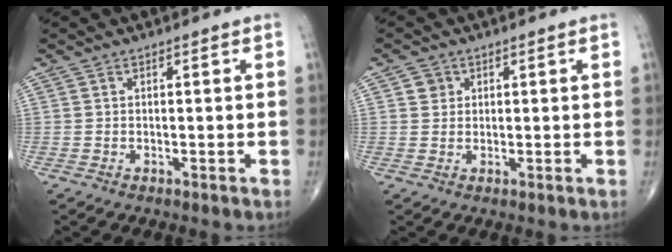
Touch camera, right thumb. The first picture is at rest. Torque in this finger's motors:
{"motor_torque": [0.49, 0.51, 0.18, -0.02, -0.03]}